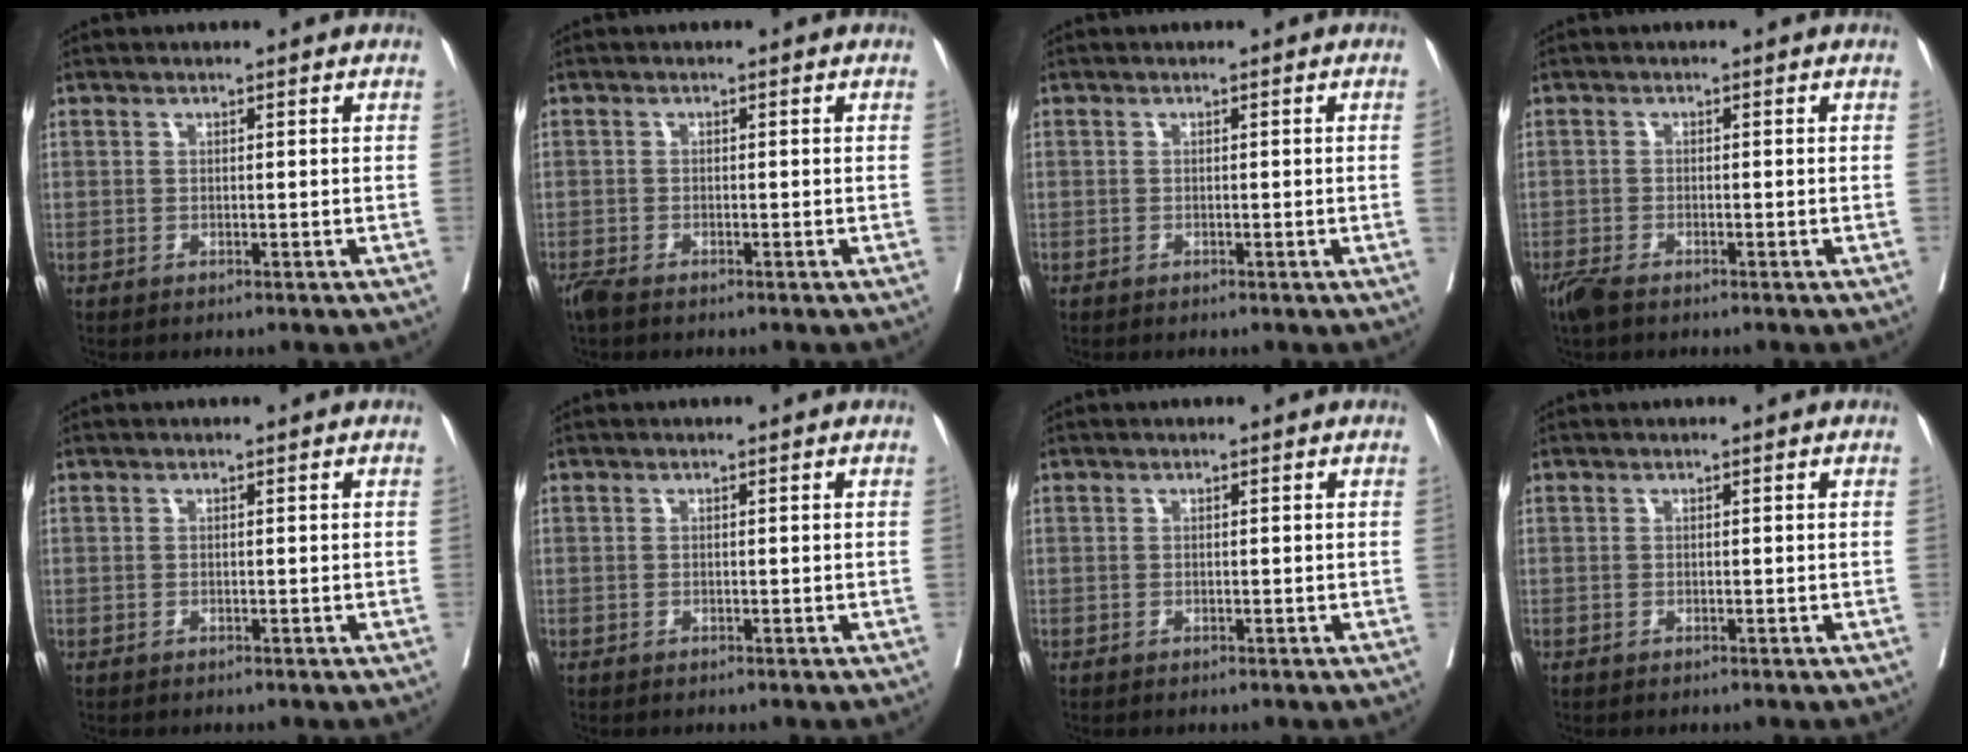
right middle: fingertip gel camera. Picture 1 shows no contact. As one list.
[{"total": 2.0, "force": [-1.7, 0.5, 1.1], "torque": [-0.027, -0.008, -0.033]}, {"total": 0.5, "force": [0.0, -0.3, 0.4], "torque": [-0.004, -0.002, 0.000]}, {"total": 3.0, "force": [-2.3, 0.9, 1.7], "torque": [-0.039, -0.008, -0.042]}, {"total": 0.0}, {"total": 0.0}, {"total": 0.0}, {"total": 0.0}]